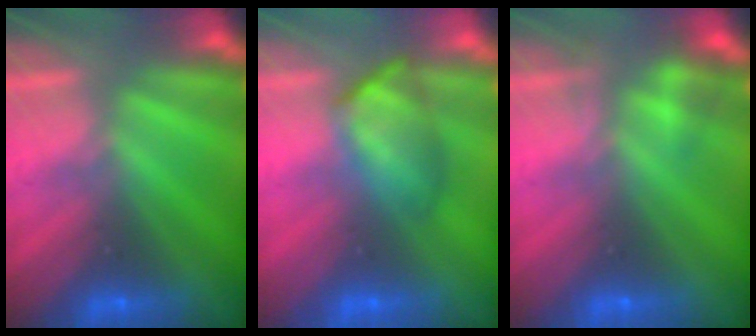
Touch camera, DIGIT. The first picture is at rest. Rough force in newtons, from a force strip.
{"total": 4.3}
{"total": 2.3}